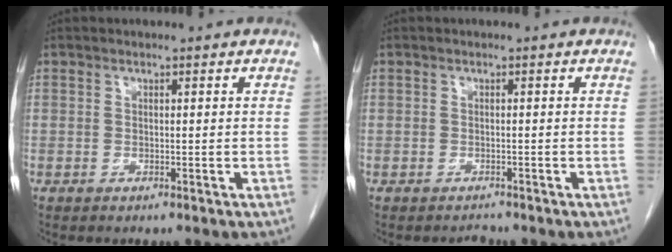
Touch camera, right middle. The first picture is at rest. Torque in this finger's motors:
{"motor_torque": [-1.02, 0.11, -0.35, -0.08]}